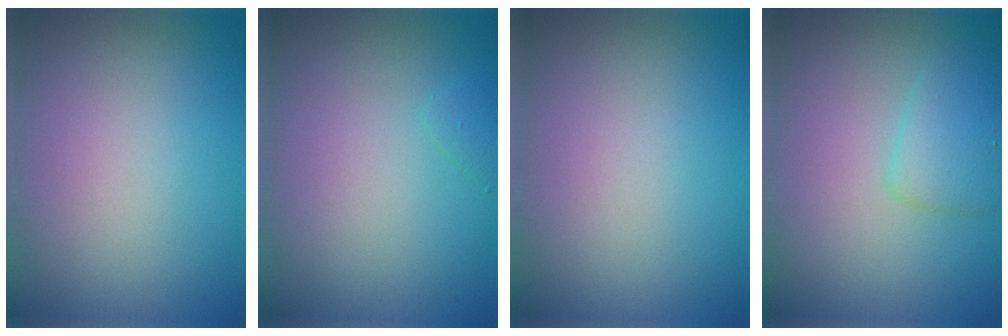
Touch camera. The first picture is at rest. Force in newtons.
{"total": 0.8, "press": 0.8, "slide": 0.0}
{"total": 0.0}
{"total": 2.4, "press": 2.4, "slide": 0.0}